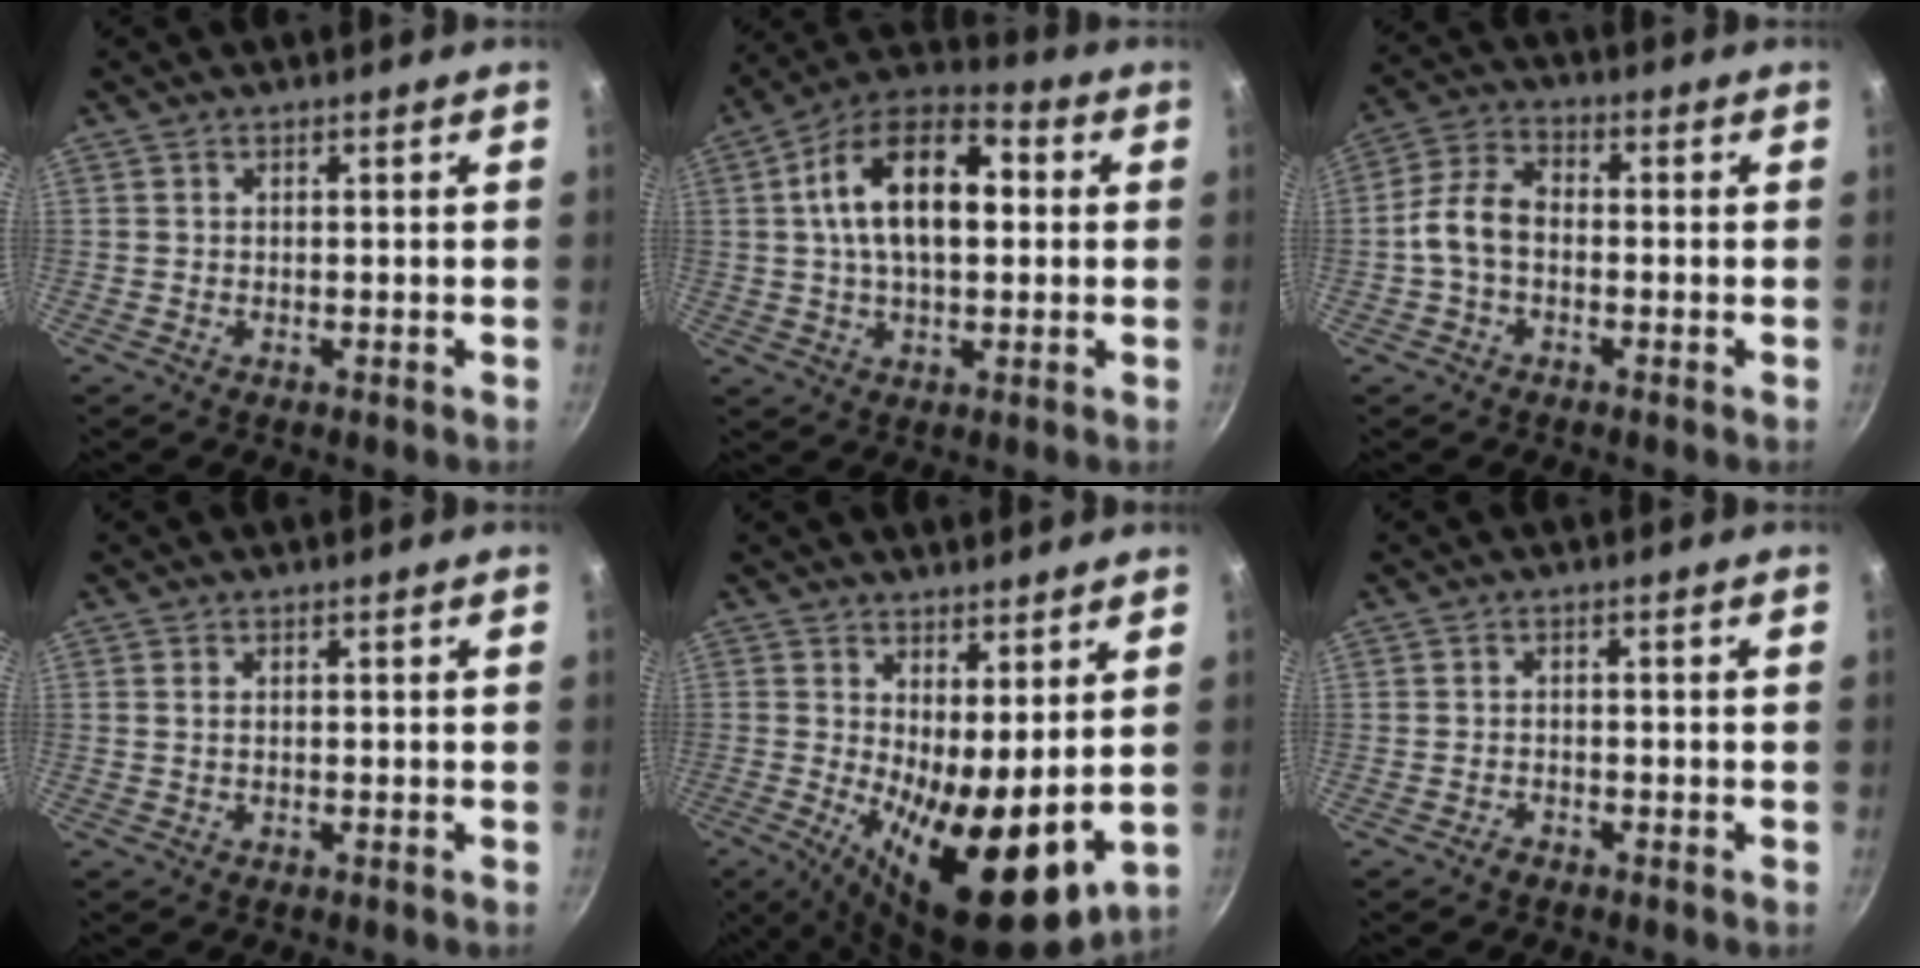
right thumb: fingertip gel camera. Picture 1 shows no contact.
{"total": 17.3, "force": [2.6, 9.6, 14.2], "torque": [-0.227, 0.028, 0.035]}
{"total": 7.7, "force": [-1.2, 5.1, 5.6], "torque": [-0.108, 0.029, -0.034]}
{"total": 0.6, "force": [0.1, 0.4, 0.5], "torque": [-0.012, 0.001, 0.004]}
{"total": 17.1, "force": [-0.1, 6.5, 15.8], "torque": [-0.255, -0.038, 0.024]}
{"total": 1.2, "force": [-1.0, 0.6, 0.4], "torque": [-0.010, 0.004, -0.020]}